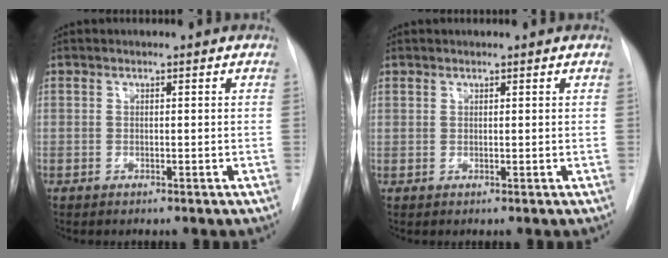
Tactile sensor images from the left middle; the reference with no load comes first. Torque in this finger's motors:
{"motor_torque": [0.18, -0.19, -0.25, -0.21]}